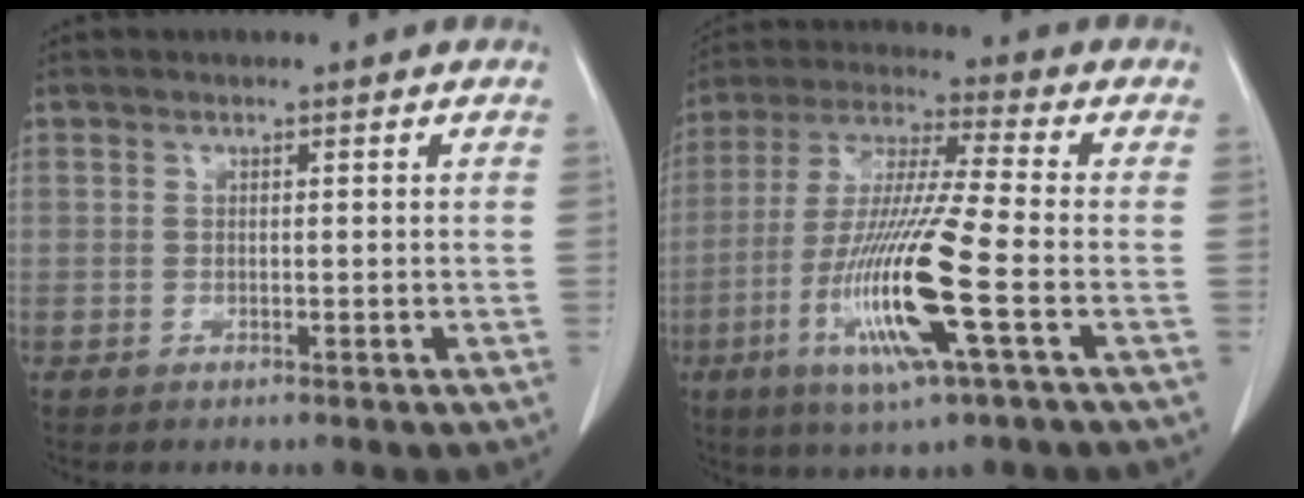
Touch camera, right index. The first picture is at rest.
{"total": 16.3, "force": [-5.3, 0.1, 15.4], "torque": [-0.318, -0.022, -0.102]}